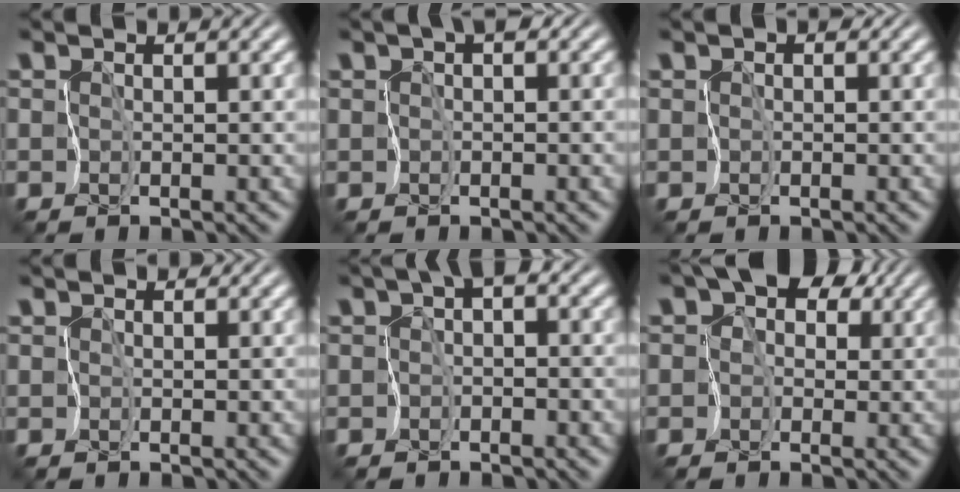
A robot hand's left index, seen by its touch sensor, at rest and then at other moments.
{"total": 2.2, "force": [0.3, 1.4, 1.7], "torque": [-0.016, 0.010, 0.002]}
{"total": 1.1, "force": [0.1, 1.0, 0.5], "torque": [0.007, 0.013, -0.010]}
{"total": 0.7, "force": [0.4, 0.5, 0.3], "torque": [0.005, 0.010, 0.000]}
{"total": 2.5, "force": [-0.1, 1.5, 2.0], "torque": [-0.028, 0.009, -0.009]}
{"total": 7.5, "force": [2.7, 5.7, 4.1], "torque": [-0.035, 0.040, -0.005]}